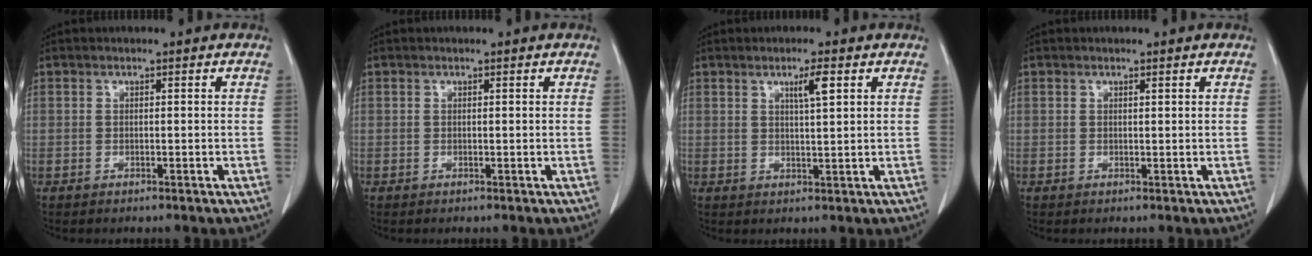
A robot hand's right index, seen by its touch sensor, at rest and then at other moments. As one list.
[{"total": 0.0}, {"total": 3.0, "force": [1.5, 0.0, 2.6], "torque": [-0.041, 0.000, 0.023]}, {"total": 0.0}]